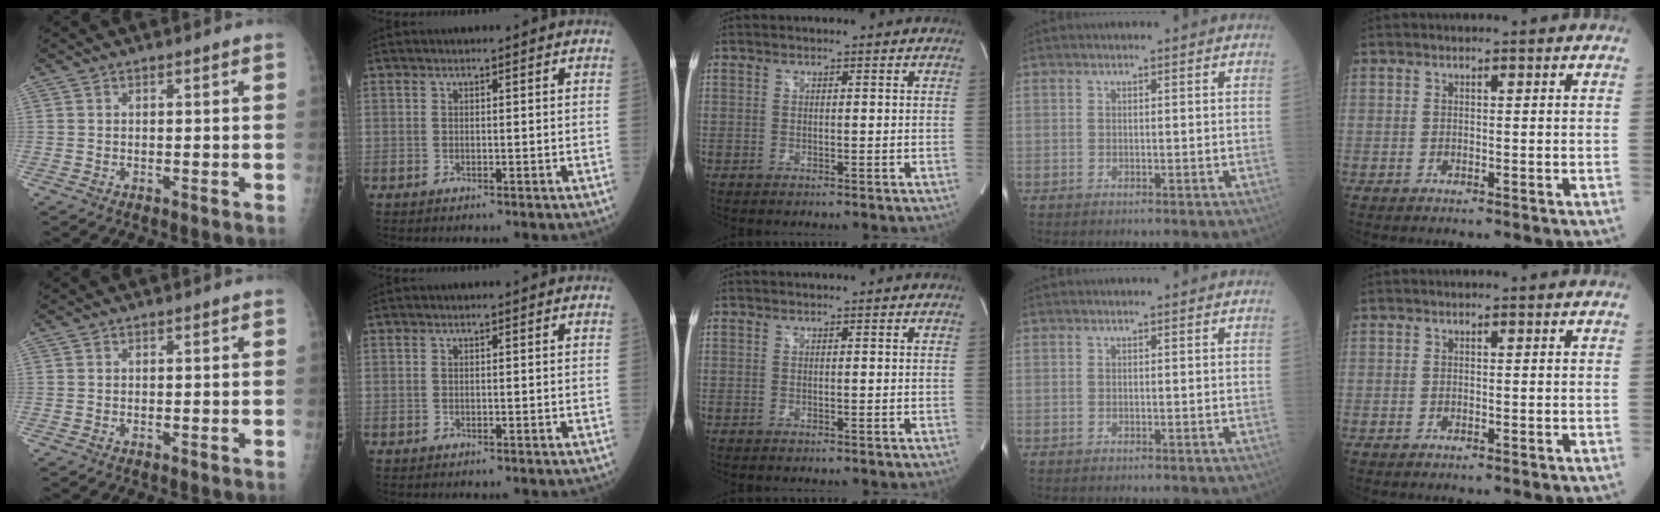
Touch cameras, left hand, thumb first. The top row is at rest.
{}